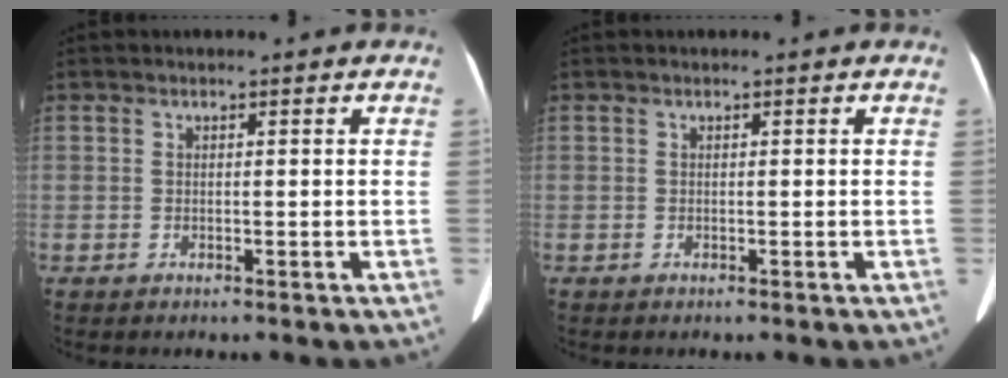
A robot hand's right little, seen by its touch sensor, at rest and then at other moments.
{"total": 0.0}